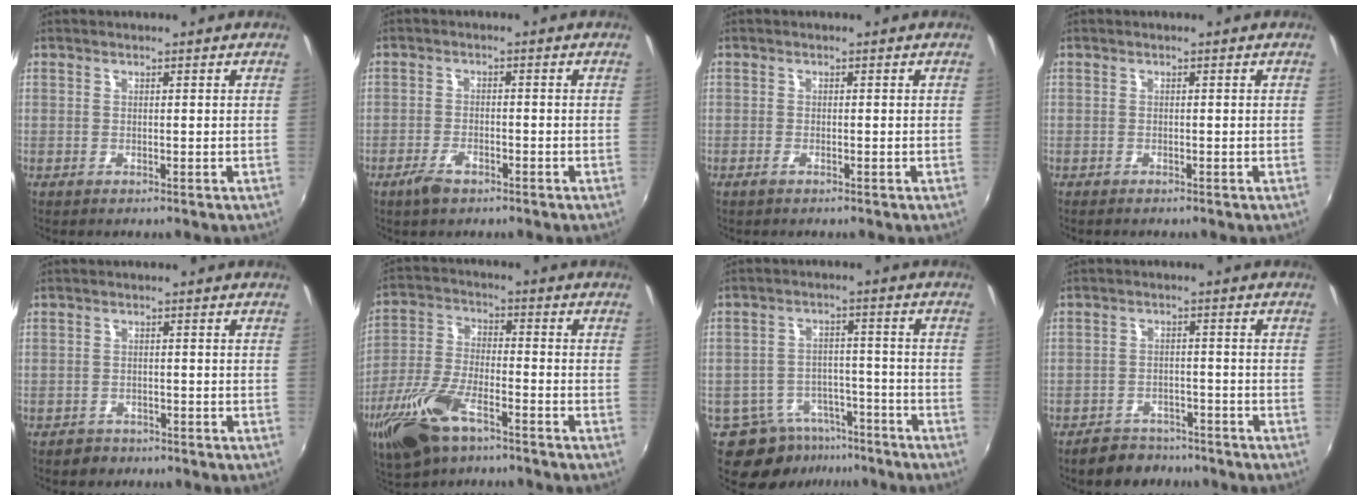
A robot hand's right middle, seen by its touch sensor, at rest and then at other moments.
{"total": 4.0, "force": [-2.8, 1.6, 2.4], "torque": [-0.063, -0.005, -0.053]}
{"total": 1.1, "force": [-0.8, 0.2, 0.7], "torque": [-0.017, -0.003, -0.017]}
{"total": 0.8, "force": [-0.7, 0.3, 0.2], "torque": [-0.006, -0.004, -0.014]}
{"total": 2.6, "force": [-1.9, 1.8, 0.3], "torque": [-0.013, 0.000, -0.030]}
{"total": 14.3, "force": [-8.7, 5.7, 9.8], "torque": [-0.216, -0.025, -0.168]}
{"total": 9.5, "force": [-6.8, 5.9, 2.8], "torque": [-0.060, 0.018, -0.088]}
{"total": 7.2, "force": [-6.1, 3.7, 1.4], "torque": [-0.042, 0.010, -0.087]}